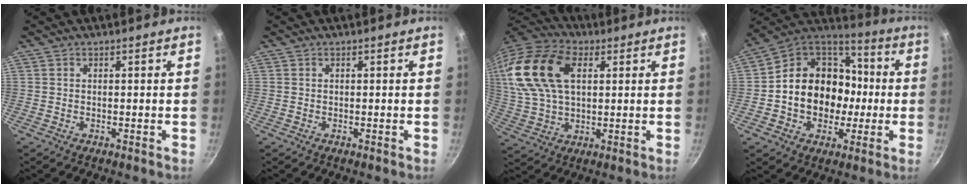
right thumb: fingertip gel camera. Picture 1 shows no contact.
{"total": 0.0}
{"total": 20.7, "force": [6.1, 12.5, 15.3], "torque": [-0.302, 0.006, 0.107]}
{"total": 19.6, "force": [-1.4, 15.8, 11.5], "torque": [-0.158, 0.045, -0.027]}